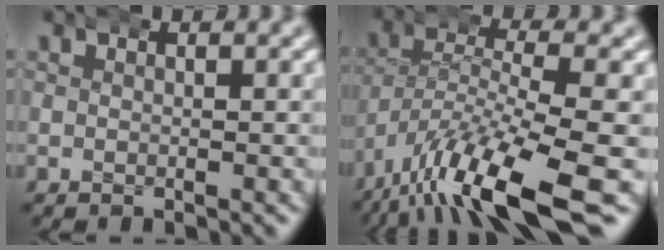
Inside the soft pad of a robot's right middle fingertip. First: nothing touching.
{"total": 8.5, "force": [-4.3, 3.3, 6.5], "torque": [-0.139, -0.022, -0.059]}